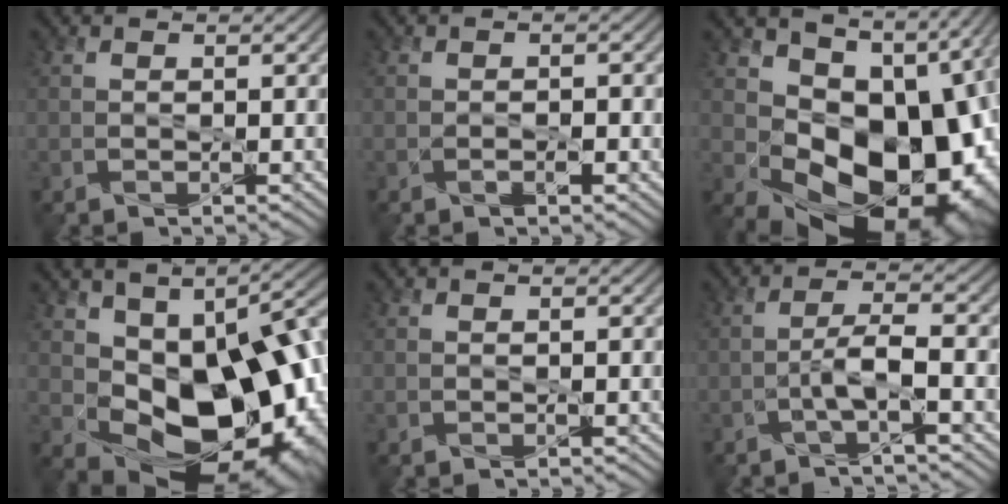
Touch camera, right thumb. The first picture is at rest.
{"total": 1.3, "force": [-0.7, 0.5, 1.0], "torque": [-0.006, -0.002, -0.010]}
{"total": 17.1, "force": [-1.6, 11.8, 12.4], "torque": [-0.148, -0.045, 0.017]}
{"total": 14.2, "force": [-0.9, 9.1, 10.9], "torque": [-0.139, -0.032, -0.001]}
{"total": 0.0}
{"total": 2.9, "force": [-1.6, -0.5, 2.4], "torque": [-0.046, 0.015, -0.035]}